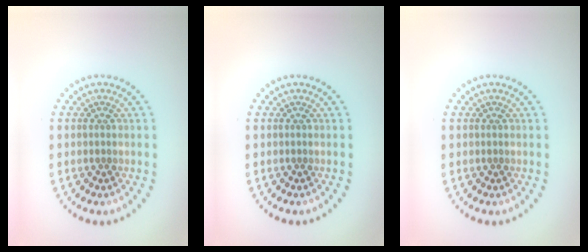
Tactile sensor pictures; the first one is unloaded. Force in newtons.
{"total": 0.0}
{"total": 0.0}